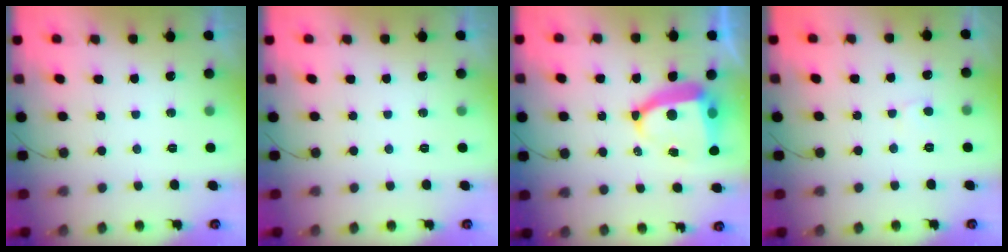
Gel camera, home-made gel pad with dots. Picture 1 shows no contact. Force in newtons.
{"total": 0.0}
{"total": 10.2, "press": 10.1, "slide": 1.0}
{"total": 4.2, "press": 4.2, "slide": 0.2}